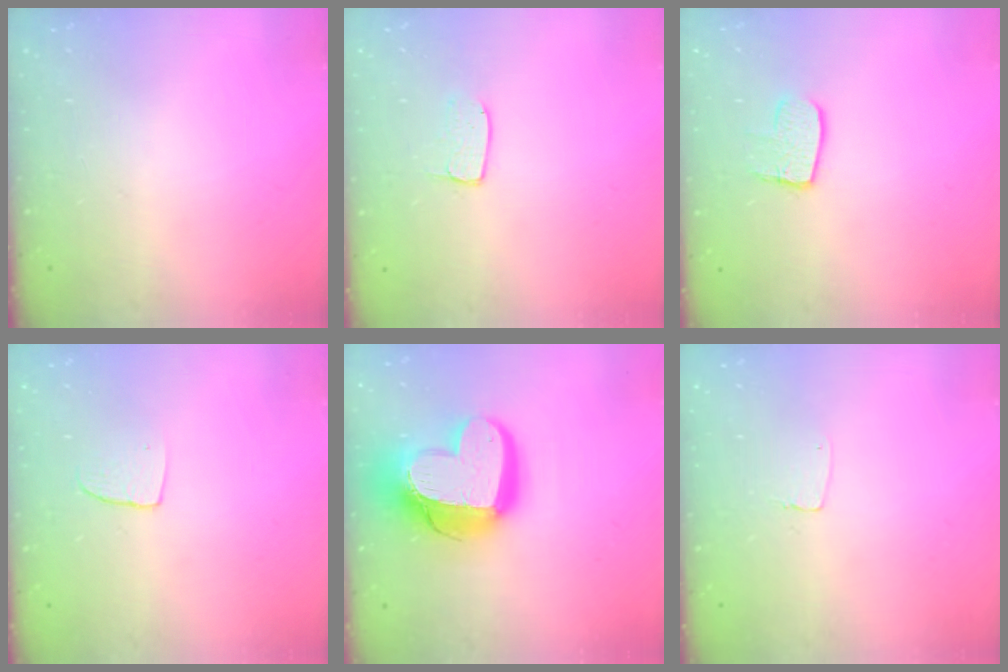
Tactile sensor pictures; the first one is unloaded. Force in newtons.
{"total": 4.9, "press": 4.8, "slide": 0.4}
{"total": 8.0, "press": 8.0, "slide": 0.5}
{"total": 4.9, "press": 4.9, "slide": 0.4}
{"total": 21.9, "press": 21.8, "slide": 2.2}
{"total": 3.5, "press": 3.5, "slide": 0.3}